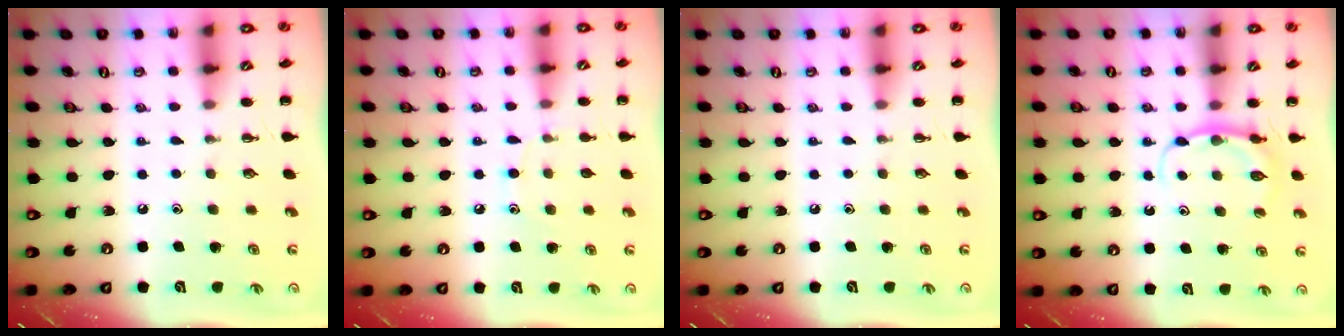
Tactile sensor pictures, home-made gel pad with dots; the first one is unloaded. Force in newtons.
{"total": 6.9, "press": 6.5, "slide": 2.3}
{"total": 0.0}
{"total": 5.8, "press": 5.7, "slide": 0.9}